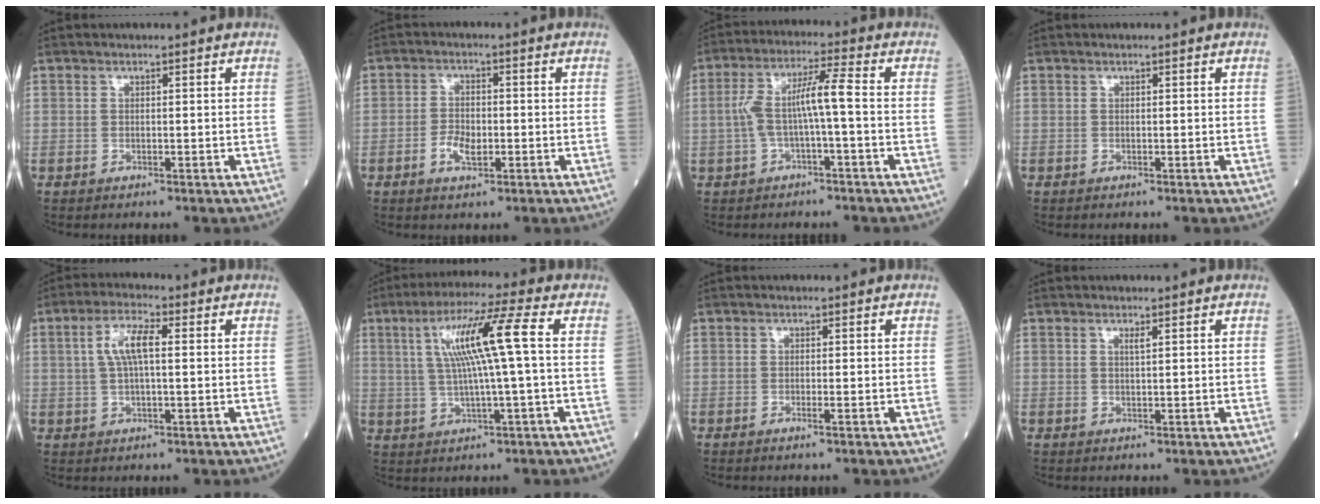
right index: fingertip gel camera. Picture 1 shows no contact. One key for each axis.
{"total": 4.0, "fx": -1.4, "fy": 1.9, "fz": 3.2, "tx": -0.064, "ty": 0.002, "tz": -0.025}
{"total": 7.1, "fx": -0.8, "fy": 0.4, "fz": 7.0, "tx": -0.144, "ty": 0.028, "tz": -0.014}
{"total": 0.0}
{"total": 5.7, "fx": 1.0, "fy": 1.4, "fz": 5.4, "tx": -0.115, "ty": 0.015, "tz": 0.020}
{"total": 10.4, "fx": 1.8, "fy": -0.5, "fz": 10.2, "tx": -0.189, "ty": 0.018, "tz": 0.034}
{"total": 0.9, "fx": -0.4, "fy": -0.1, "fz": 0.8, "tx": -0.017, "ty": -0.001, "tz": -0.008}
{"total": 0.8, "fx": 0.5, "fy": 0.0, "fz": 0.7, "tx": -0.014, "ty": -0.002, "tz": 0.008}